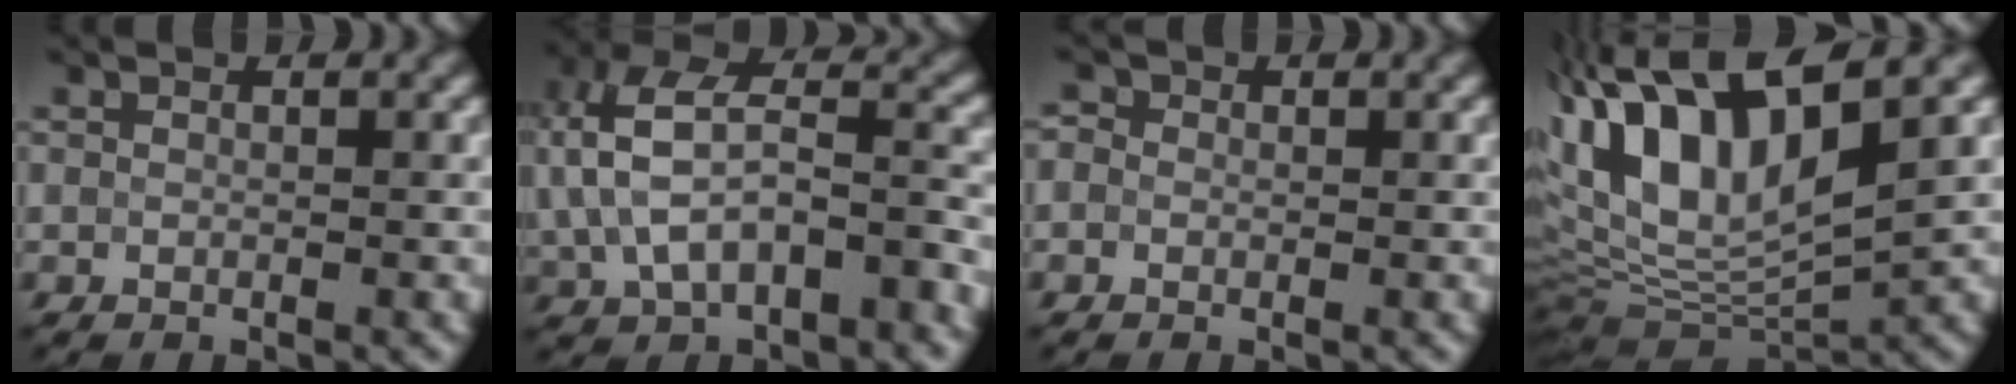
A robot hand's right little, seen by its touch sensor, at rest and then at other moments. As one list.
[{"total": 9.5, "force": [-0.6, 5.9, 7.5], "torque": [-0.159, 0.019, -0.014]}, {"total": 1.1, "force": [0.3, 1.0, 0.4], "torque": [-0.010, -0.001, -0.010]}, {"total": 15.0, "force": [3.9, 6.6, 12.9], "torque": [-0.257, 0.017, 0.067]}]